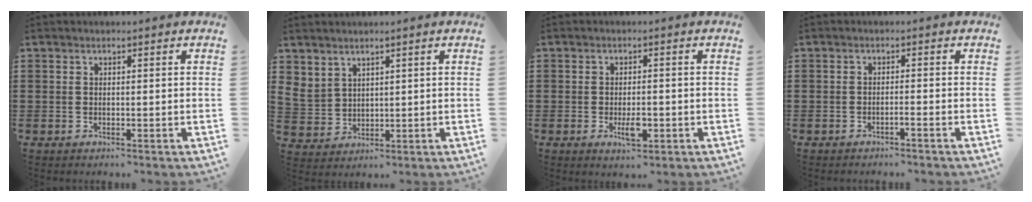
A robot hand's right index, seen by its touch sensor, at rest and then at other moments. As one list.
[{"total": 3.5, "force": [2.7, 2.2, 0.4], "torque": [-0.023, 0.003, 0.053]}, {"total": 3.6, "force": [-1.0, 1.4, 3.1], "torque": [-0.061, 0.000, -0.018]}, {"total": 1.0, "force": [-0.9, -0.2, 0.4], "torque": [-0.009, 0.000, -0.017]}]